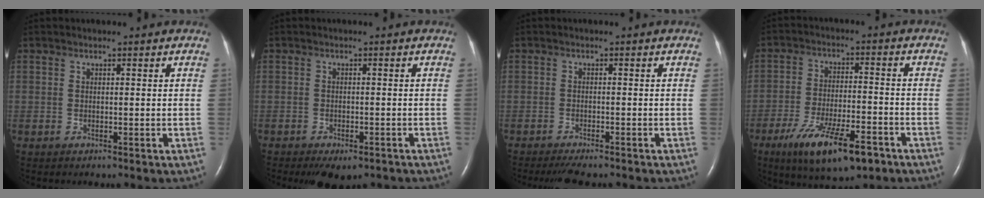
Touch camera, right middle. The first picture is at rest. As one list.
[{"total": 5.2, "force": [-3.8, 2.2, 2.7], "torque": [-0.032, -0.006, -0.048]}, {"total": 5.3, "force": [-4.6, 0.9, 2.6], "torque": [-0.037, -0.011, -0.066]}, {"total": 13.4, "force": [-8.0, 3.8, 10.0], "torque": [-0.180, -0.017, -0.126]}]